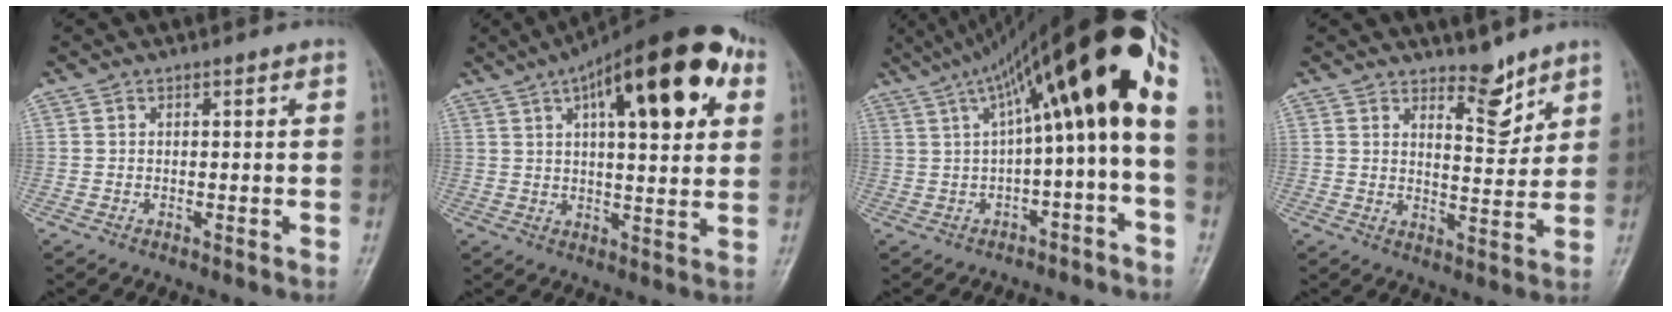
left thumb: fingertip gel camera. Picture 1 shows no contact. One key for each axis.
{"total": 22.8, "fx": 9.0, "fy": 8.4, "fz": 19.2, "tx": -0.255, "ty": 0.011, "tz": 0.126}
{"total": 19.6, "fx": 3.1, "fy": 4.4, "fz": 18.9, "tx": -0.299, "ty": 0.073, "tz": 0.050}
{"total": 5.8, "fx": 4.4, "fy": 2.4, "fz": 2.9, "tx": -0.019, "ty": -0.040, "tz": 0.070}